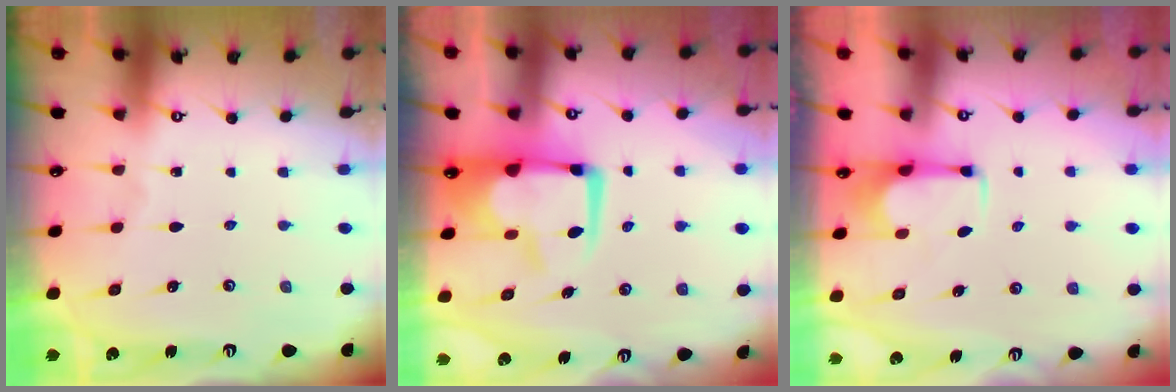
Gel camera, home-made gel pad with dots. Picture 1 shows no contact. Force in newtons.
{"total": 6.5, "press": 6.4, "slide": 1.2}
{"total": 2.5, "press": 2.4, "slide": 0.9}